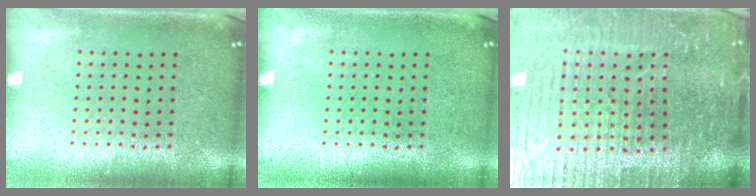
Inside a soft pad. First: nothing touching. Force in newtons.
{"total": 0.0}
{"total": 6.3, "press": 5.6, "slide": 2.7}